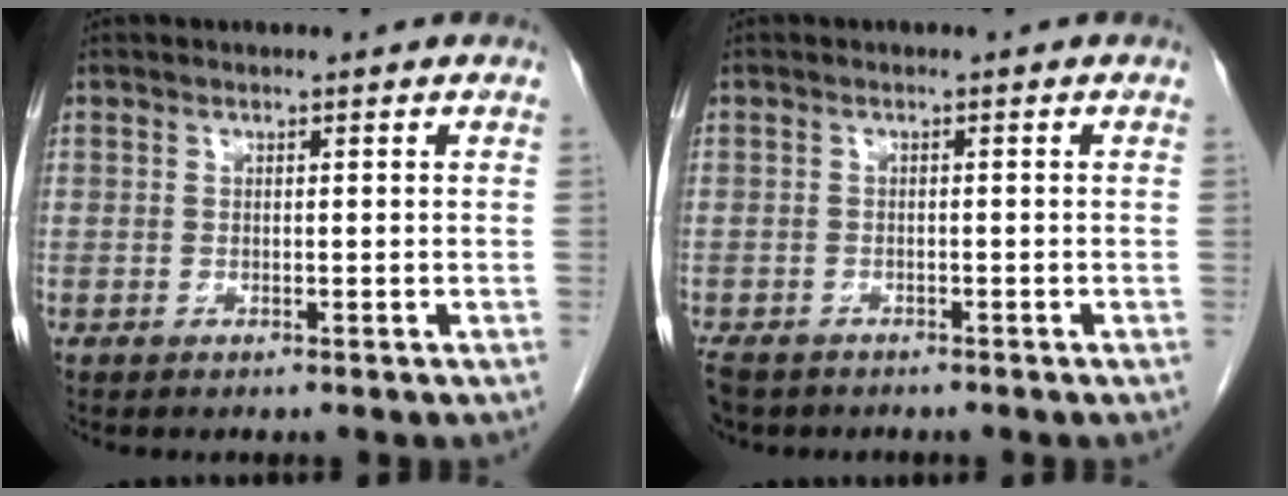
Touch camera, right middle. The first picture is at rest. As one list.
[{"total": 4.7, "force": [-3.7, 2.5, 1.5], "torque": [-0.030, -0.005, -0.056]}]